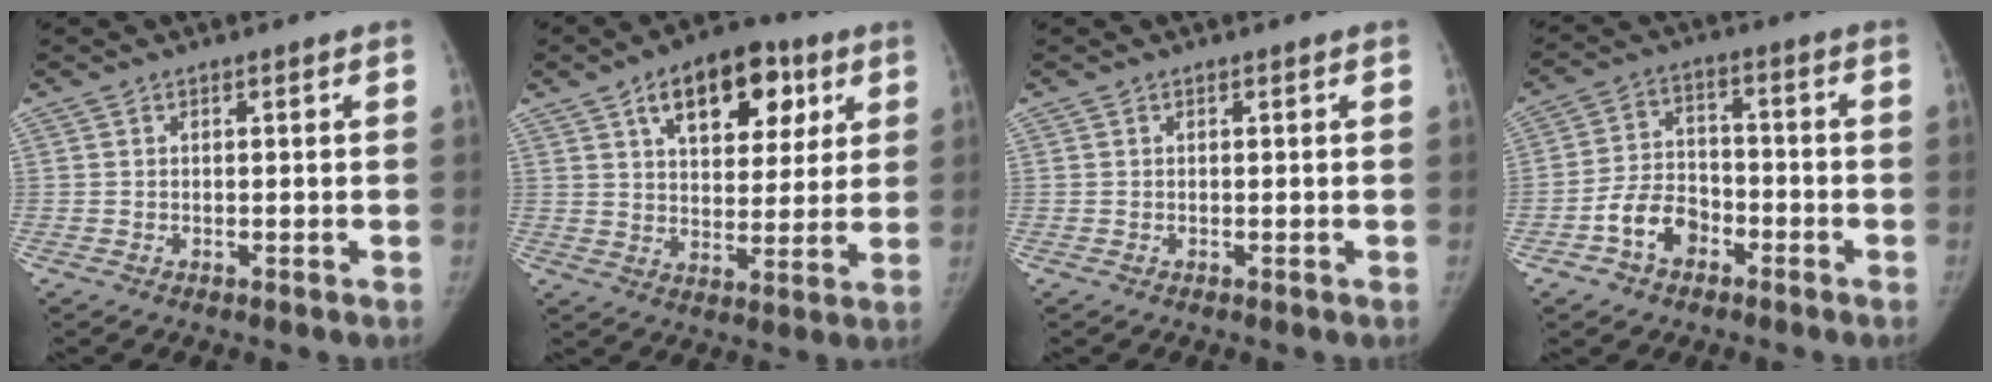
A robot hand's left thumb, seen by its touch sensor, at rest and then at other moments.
{"total": 16.5, "force": [7.6, 9.4, 11.2], "torque": [-0.116, -0.010, 0.115]}
{"total": 0.0}
{"total": 8.5, "force": [-4.2, 5.9, 4.4], "torque": [-0.064, 0.034, -0.078]}